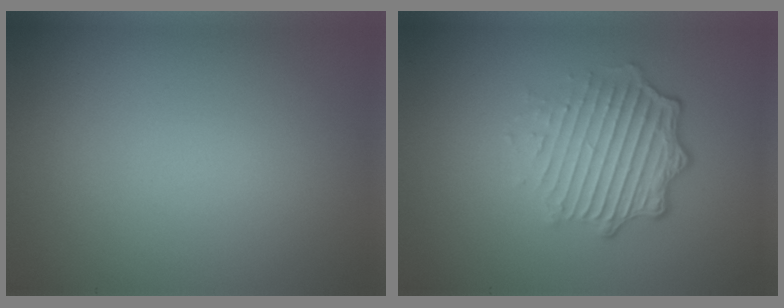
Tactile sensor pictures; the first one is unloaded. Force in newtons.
{"total": 5.2, "press": 3.6, "slide": 3.8}